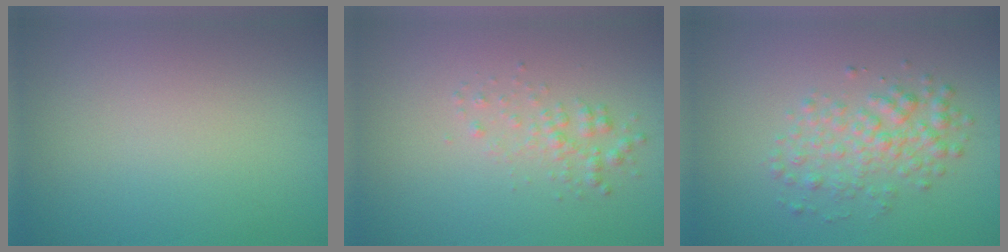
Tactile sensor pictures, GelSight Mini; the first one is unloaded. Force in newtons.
{"total": 1.6, "press": 1.6, "slide": 0.0}
{"total": 3.2, "press": 3.2, "slide": 0.1}